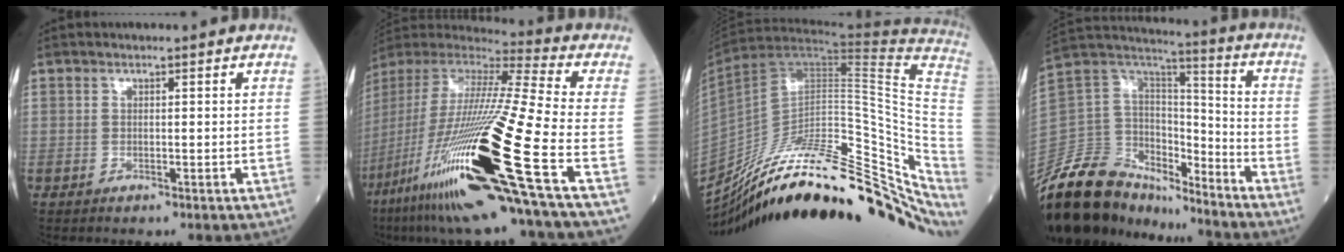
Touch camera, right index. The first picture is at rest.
{"total": 35.1, "force": [-13.0, 2.6, 32.5], "torque": [-0.632, -0.077, -0.243]}
{"total": 35.4, "force": [-21.1, 11.9, 25.8], "torque": [-0.361, 0.002, -0.321]}
{"total": 26.1, "force": [-21.4, 10.5, 10.6], "torque": [-0.268, 0.007, -0.371]}